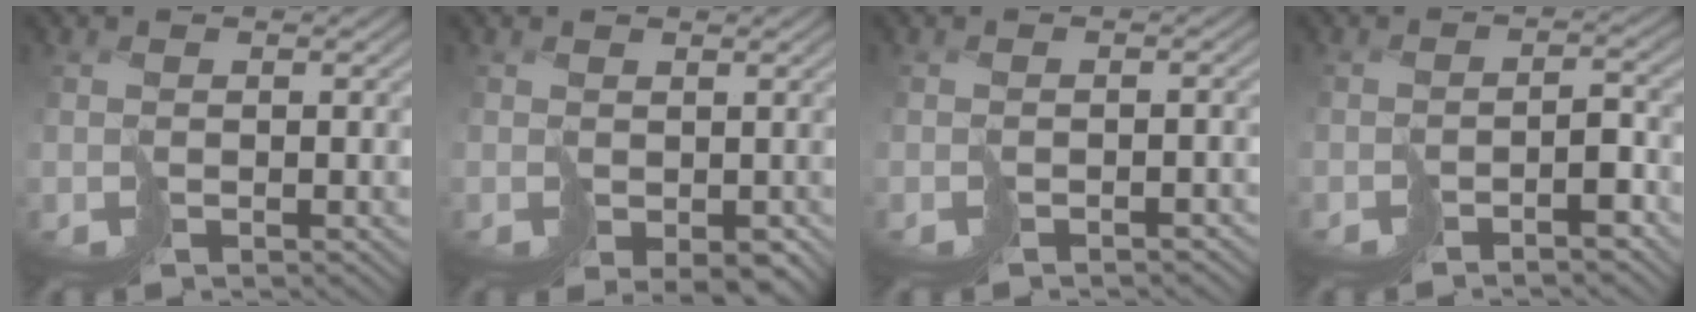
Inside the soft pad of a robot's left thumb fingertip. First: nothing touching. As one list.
[{"total": 2.5, "force": [-0.1, 1.8, 1.6], "torque": [-0.034, -0.007, 0.005]}, {"total": 2.1, "force": [-1.8, 0.8, 0.9], "torque": [-0.001, -0.002, -0.027]}, {"total": 3.0, "force": [-2.5, 0.6, 1.6], "torque": [-0.008, 0.007, -0.043]}]